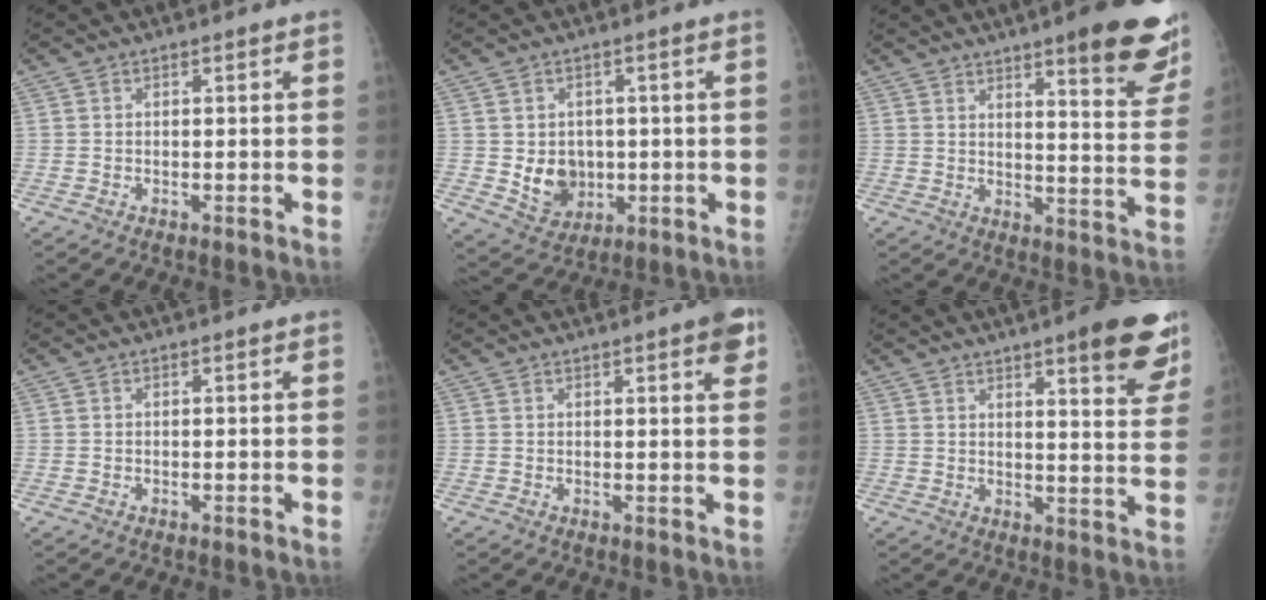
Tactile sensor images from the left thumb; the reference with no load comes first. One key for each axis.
{"total": 8.0, "fx": -0.3, "fy": 6.6, "fz": 4.5, "tx": -0.041, "ty": -0.008, "tz": 0.017}
{"total": 17.0, "fx": 10.9, "fy": 3.3, "fz": 12.6, "tx": -0.124, "ty": -0.064, "tz": 0.137}
{"total": 0.0}
{"total": 4.4, "fx": 2.4, "fy": 0.8, "fz": 3.6, "tx": -0.037, "ty": -0.006, "tz": 0.025}
{"total": 13.6, "fx": 8.5, "fy": 2.7, "fz": 10.3, "tx": -0.102, "ty": -0.044, "tz": 0.104}